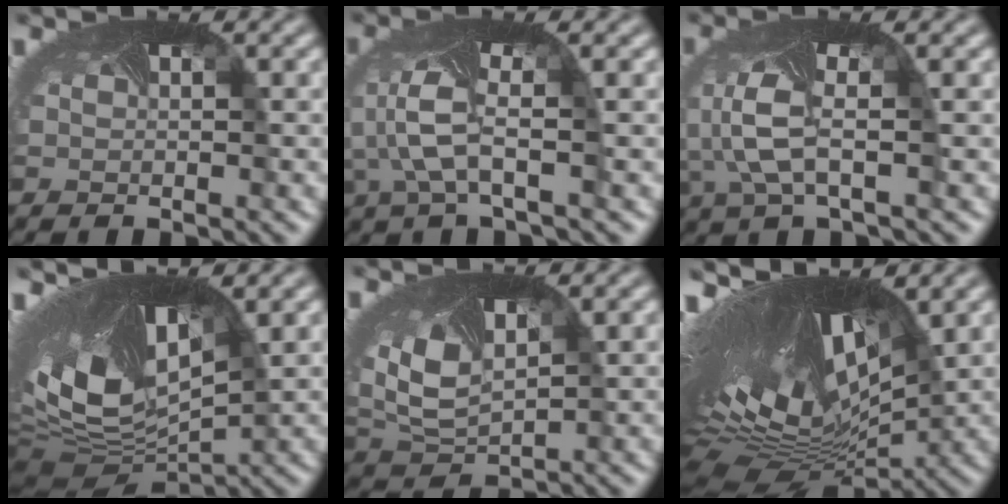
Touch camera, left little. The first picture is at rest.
{"total": 4.1, "force": [-1.4, 1.2, 3.7], "torque": [-0.122, -0.012, -0.025]}
{"total": 4.3, "force": [-1.0, 1.8, 3.8], "torque": [-0.130, -0.012, -0.013]}
{"total": 16.1, "force": [1.7, 8.3, 13.8], "torque": [-0.275, 0.003, 0.062]}
{"total": 5.7, "force": [1.4, 3.7, 4.1], "torque": [-0.109, -0.017, 0.038]}
{"total": 18.2, "force": [1.9, 8.7, 15.9], "torque": [-0.290, 0.000, 0.049]}